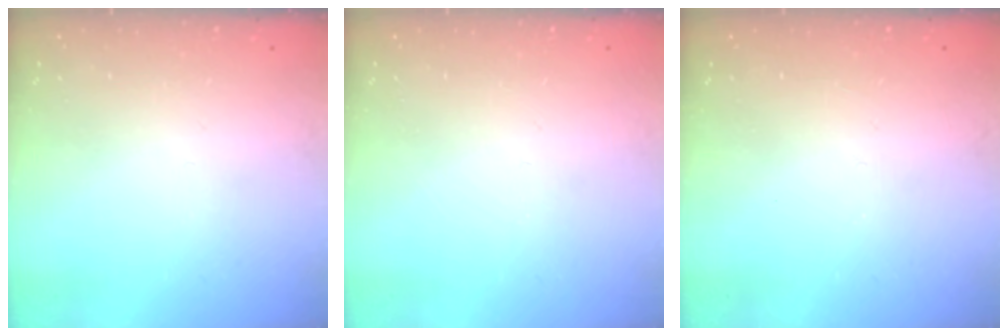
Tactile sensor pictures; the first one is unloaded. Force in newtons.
{"total": 0.0}
{"total": 0.0}